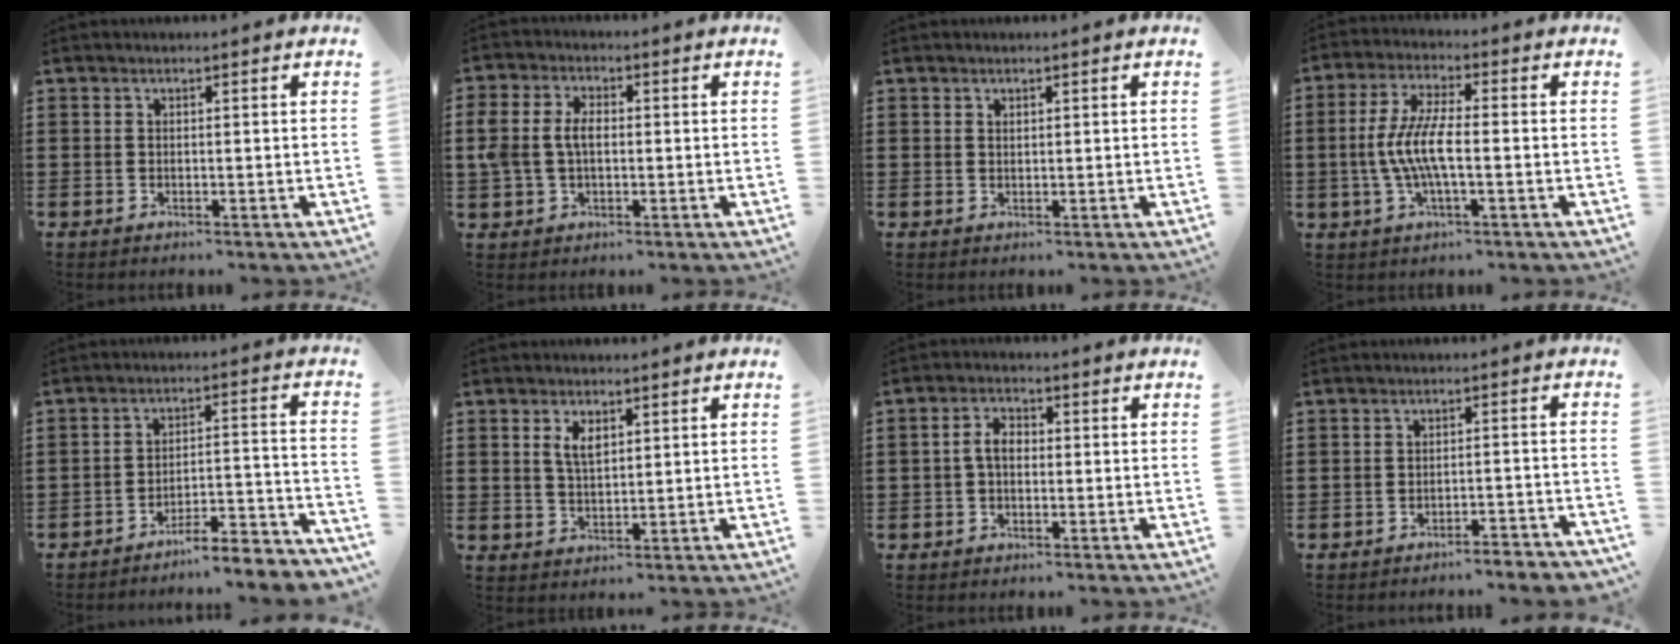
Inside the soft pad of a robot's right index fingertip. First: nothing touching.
{"total": 4.8, "force": [0.2, 3.1, 3.6], "torque": [-0.097, 0.004, -0.006]}
{"total": 0.6, "force": [0.5, 0.3, 0.1], "torque": [-0.004, -0.001, 0.012]}
{"total": 7.1, "force": [-1.3, 1.7, 6.8], "torque": [-0.161, -0.016, -0.034]}
{"total": 5.5, "force": [-5.2, -0.2, 1.6], "torque": [-0.027, -0.007, -0.103]}
{"total": 3.4, "force": [1.6, 1.5, 2.6], "torque": [-0.058, 0.003, 0.029]}
{"total": 3.2, "force": [-0.3, 1.8, 2.7], "torque": [-0.060, 0.002, -0.008]}
{"total": 2.5, "force": [-2.5, -0.2, 0.6], "torque": [-0.015, -0.003, -0.050]}